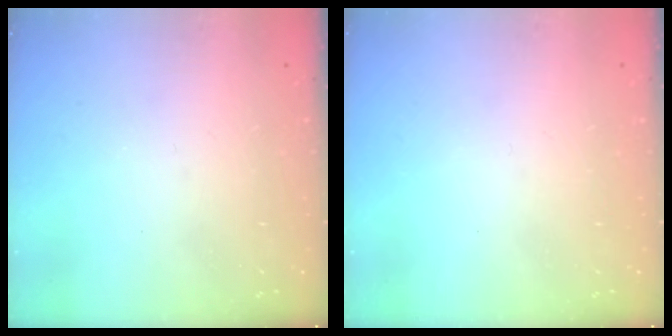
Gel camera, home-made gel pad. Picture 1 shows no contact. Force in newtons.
{"total": 0.0}